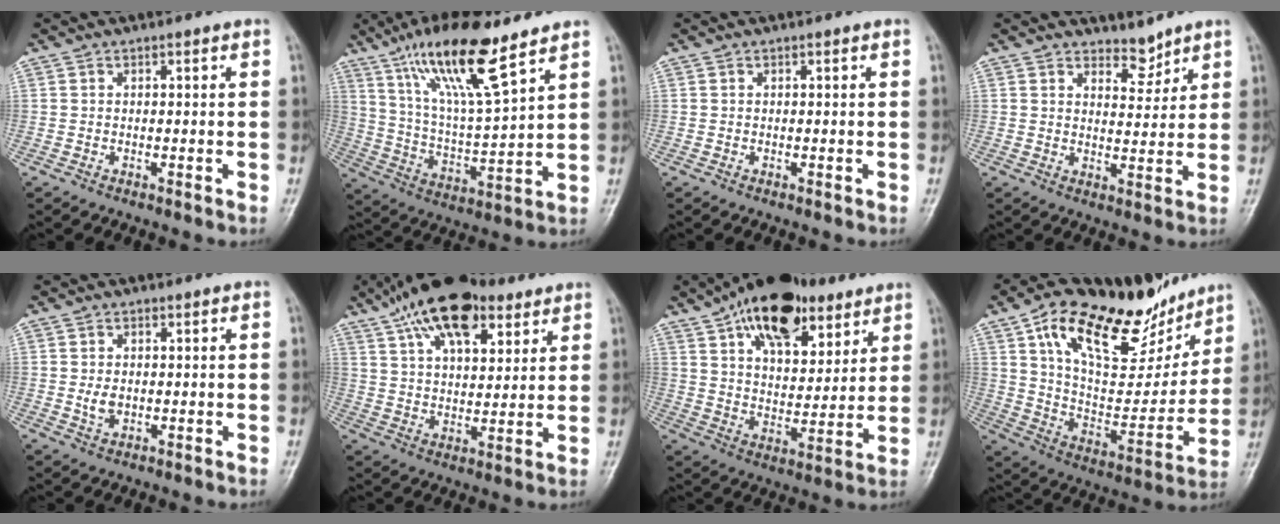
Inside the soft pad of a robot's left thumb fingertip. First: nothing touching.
{"total": 17.4, "force": [11.0, 3.7, 12.9], "torque": [-0.222, -0.048, 0.209]}
{"total": 0.0}
{"total": 3.8, "force": [3.4, 1.6, 0.6], "torque": [0.010, -0.030, 0.057]}
{"total": 2.7, "force": [0.0, 1.9, 1.9], "torque": [-0.029, -0.004, 0.004]}
{"total": 18.0, "force": [10.8, 8.5, 11.6], "torque": [-0.174, -0.018, 0.182]}
{"total": 19.6, "force": [11.6, 9.9, 12.2], "torque": [-0.155, -0.037, 0.189]}
{"total": 27.5, "force": [16.7, 12.4, 18.0], "torque": [-0.241, -0.034, 0.276]}